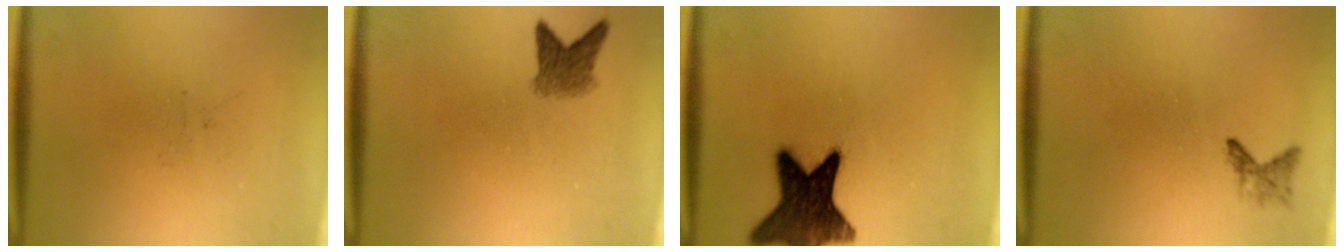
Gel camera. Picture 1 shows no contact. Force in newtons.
{"total": 3.1}
{"total": 14.9}
{"total": 1.1}